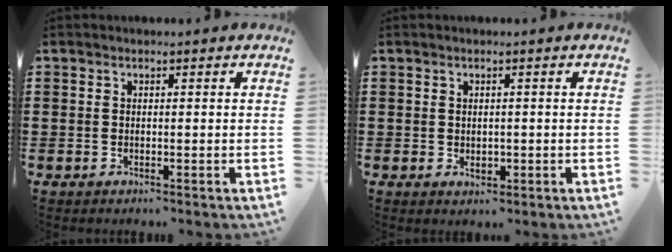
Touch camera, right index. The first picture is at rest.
{"total": 1.2, "force": [0.0, 0.9, 0.7], "torque": [-0.014, 0.004, 0.000]}